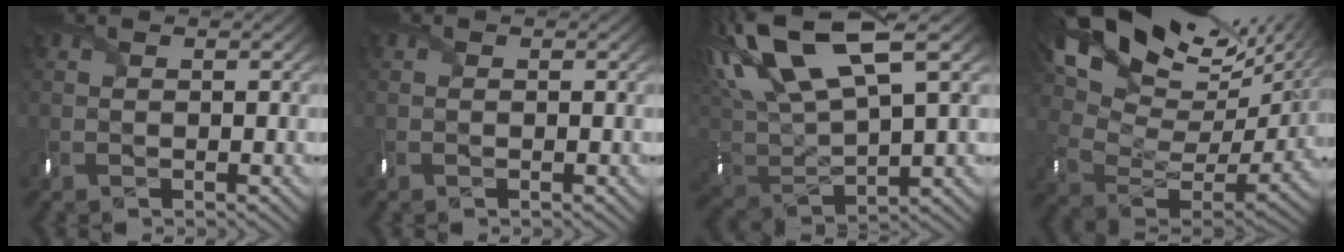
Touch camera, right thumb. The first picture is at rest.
{"total": 0.0}
{"total": 16.2, "force": [7.5, 5.4, 13.3], "torque": [-0.305, 0.025, 0.138]}
{"total": 19.4, "force": [12.7, 9.4, 11.4], "torque": [-0.215, 0.010, 0.224]}